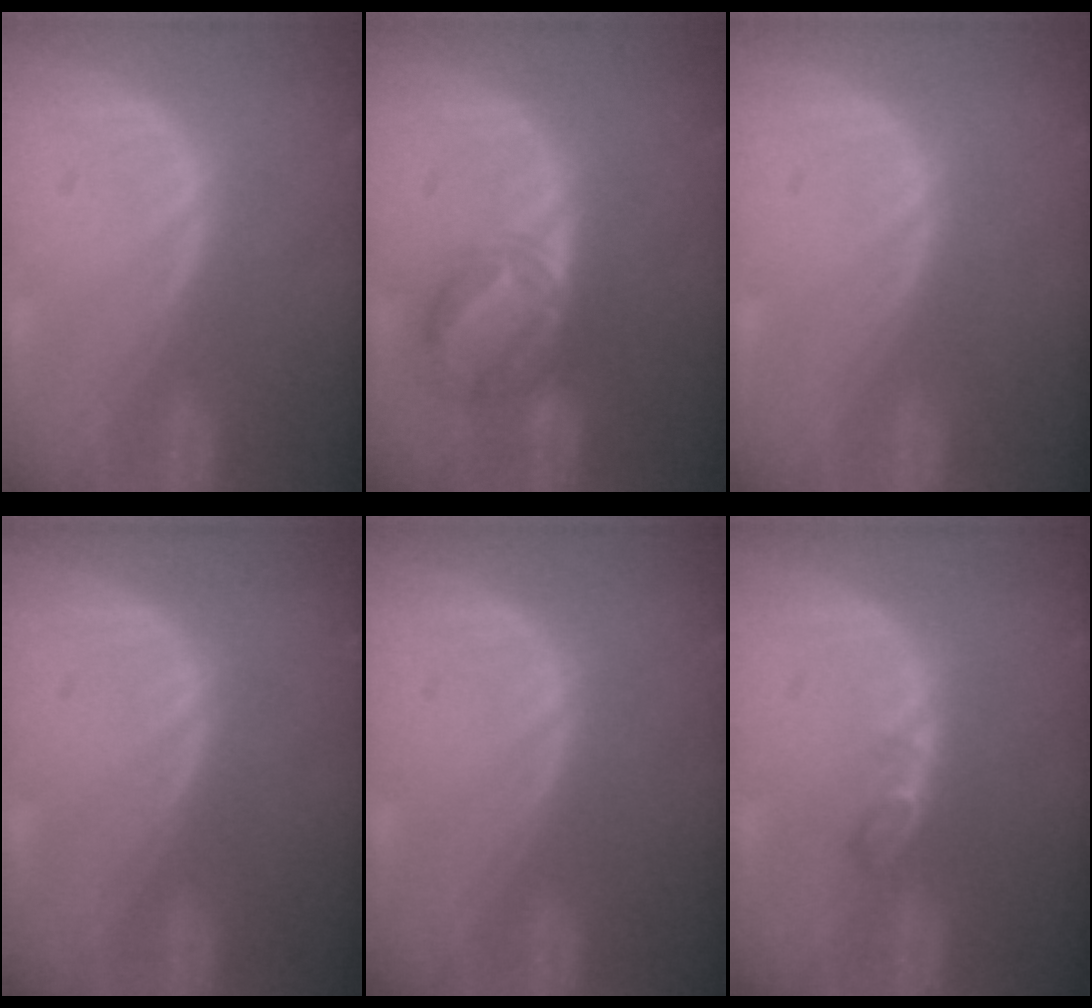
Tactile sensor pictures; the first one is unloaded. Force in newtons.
{"total": 6.3, "press": 6.1, "slide": 1.6}
{"total": 0.0}
{"total": 0.0}
{"total": 0.0}
{"total": 2.4, "press": 2.4, "slide": 0.4}